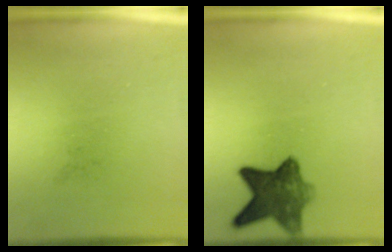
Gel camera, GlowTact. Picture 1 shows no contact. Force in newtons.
{"total": 8.2}